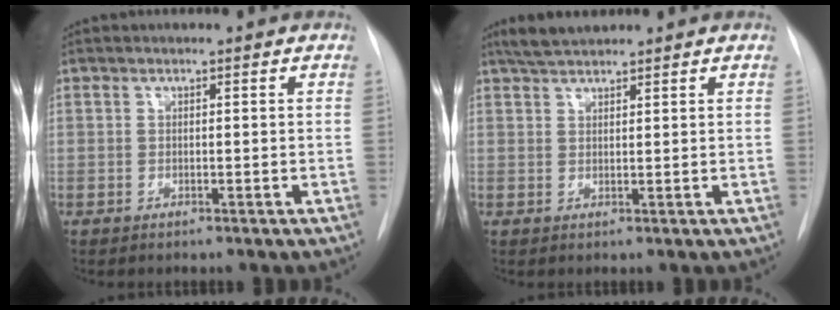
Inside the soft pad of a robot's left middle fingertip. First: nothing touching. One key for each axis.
{"total": 3.4, "fx": 3.1, "fy": 0.7, "fz": 1.3, "tx": -0.027, "ty": 0.012, "tz": 0.057}